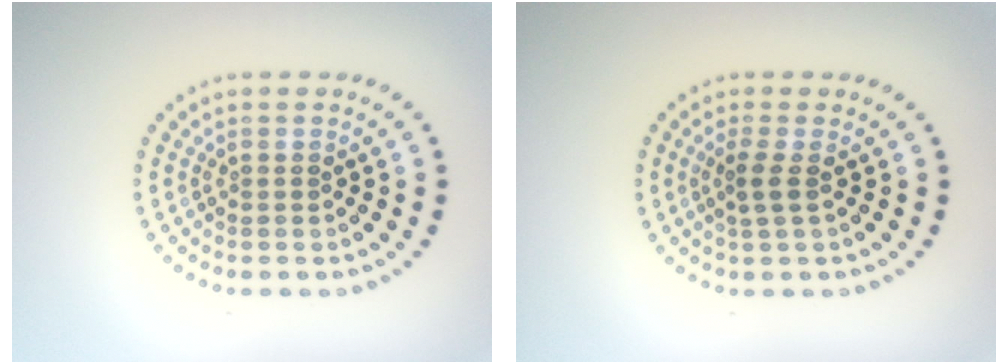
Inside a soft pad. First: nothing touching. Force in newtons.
{"total": 1.6, "press": 1.2, "slide": 1.0}